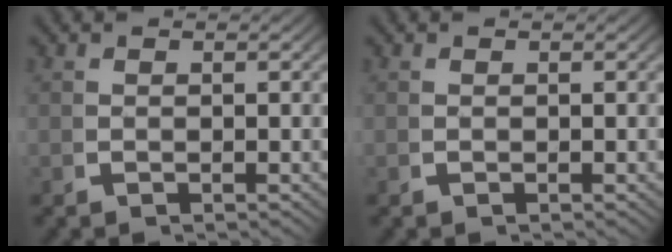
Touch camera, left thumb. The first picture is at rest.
{"total": 0.0}